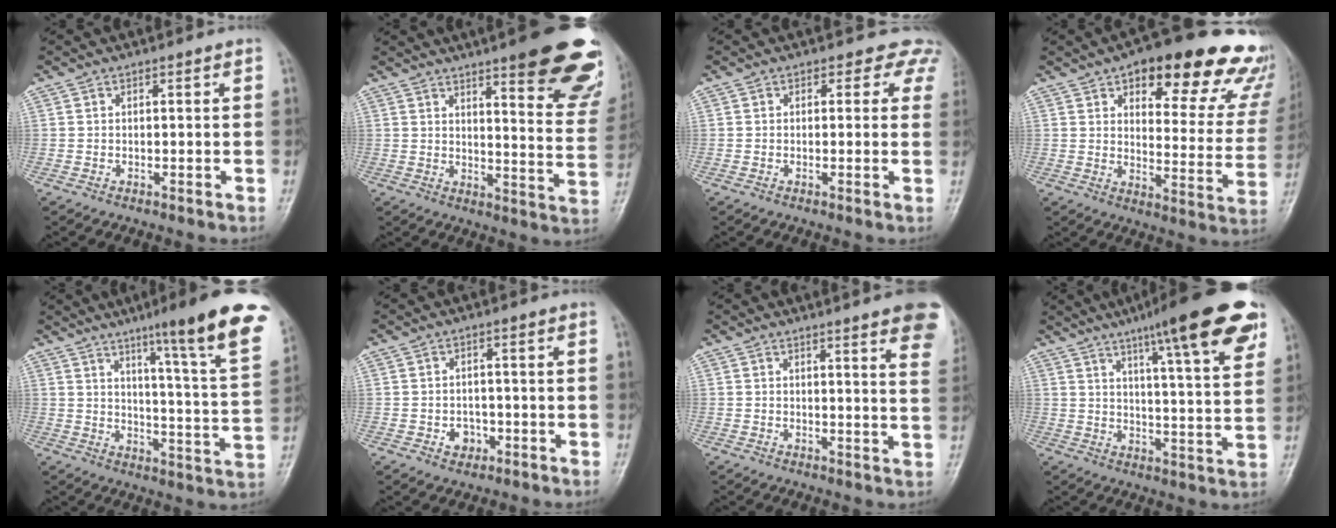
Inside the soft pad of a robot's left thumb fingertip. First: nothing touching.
{"total": 22.1, "force": [14.1, 5.0, 16.3], "torque": [-0.172, -0.068, 0.171]}
{"total": 4.6, "force": [3.3, 3.1, 0.7], "torque": [0.034, -0.009, 0.010]}
{"total": 25.5, "force": [17.3, 9.8, 16.0], "torque": [-0.151, -0.064, 0.207]}
{"total": 20.4, "force": [12.4, 1.3, 16.1], "torque": [-0.200, -0.055, 0.164]}
{"total": 3.3, "force": [-1.2, 2.7, 1.4], "torque": [-0.005, 0.007, -0.015]}
{"total": 12.9, "force": [8.5, 2.1, 9.4], "torque": [-0.093, -0.028, 0.081]}
{"total": 20.0, "force": [12.0, 3.1, 15.6], "torque": [-0.201, -0.035, 0.164]}